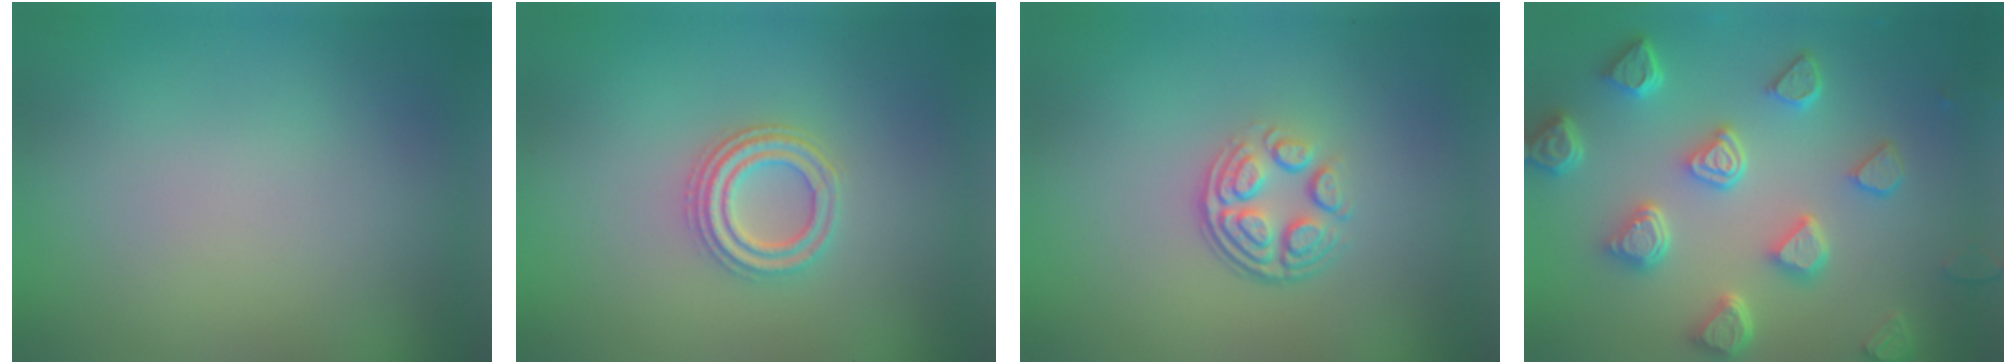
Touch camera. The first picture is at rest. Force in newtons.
{"total": 3.2, "press": 2.8, "slide": 1.6}
{"total": 4.0, "press": 2.8, "slide": 2.9}
{"total": 6.6, "press": 5.2, "slide": 3.9}